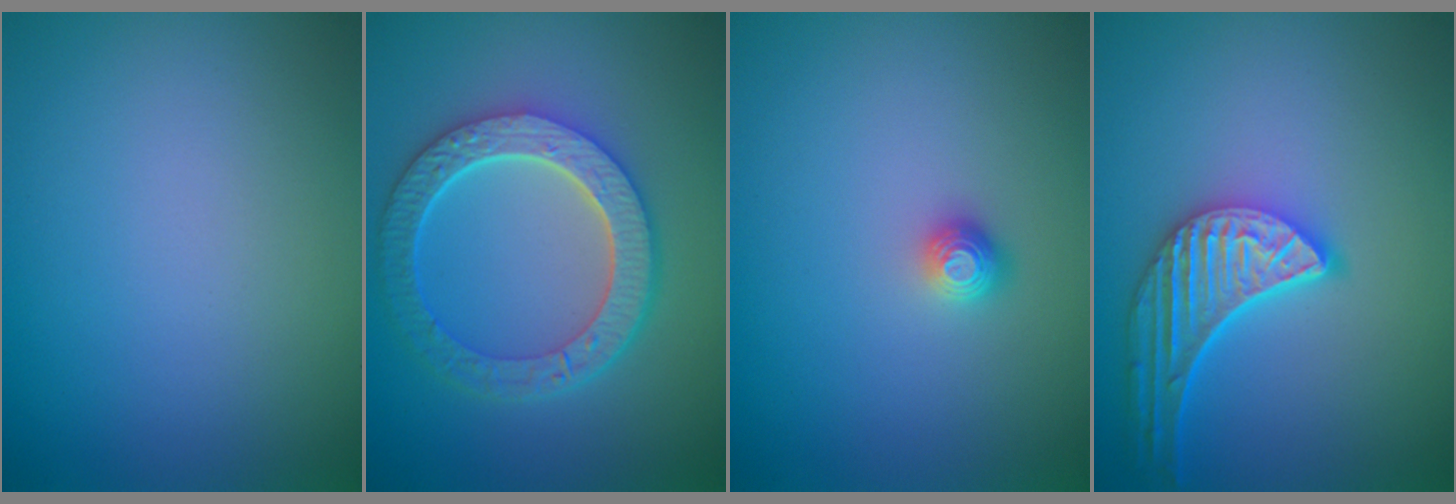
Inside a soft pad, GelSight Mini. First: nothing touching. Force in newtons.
{"total": 6.4, "press": 4.9, "slide": 4.1}
{"total": 1.1, "press": 1.0, "slide": 0.5}
{"total": 5.3, "press": 4.3, "slide": 3.1}